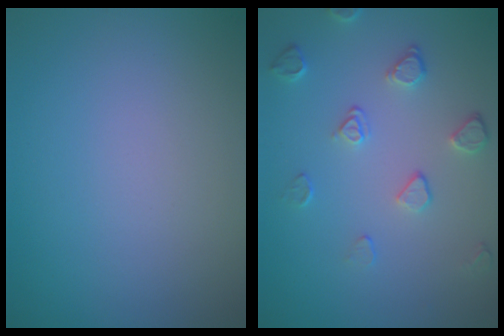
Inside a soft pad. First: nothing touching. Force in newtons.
{"total": 2.1, "press": 1.4, "slide": 1.5}